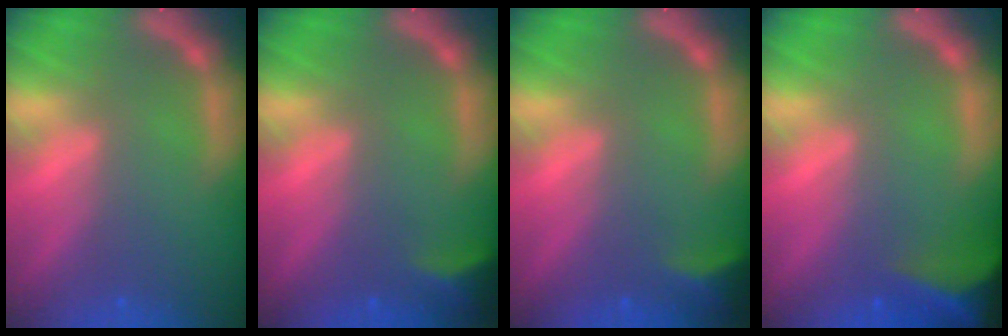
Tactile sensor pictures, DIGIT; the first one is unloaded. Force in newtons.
{"total": 2.9}
{"total": 2.9}
{"total": 9.5}